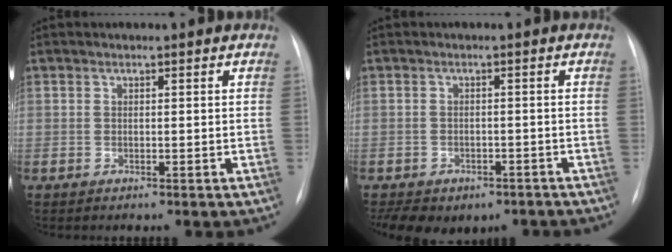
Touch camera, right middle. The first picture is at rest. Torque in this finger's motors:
{"motor_torque": [1.10, -1.04, 0.20, 0.05]}